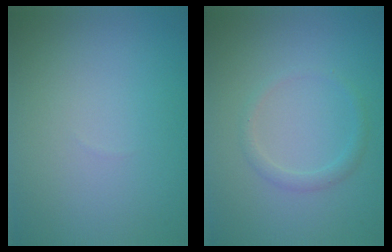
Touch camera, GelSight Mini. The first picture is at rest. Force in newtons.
{"total": 1.3, "press": 1.3, "slide": 0.0}